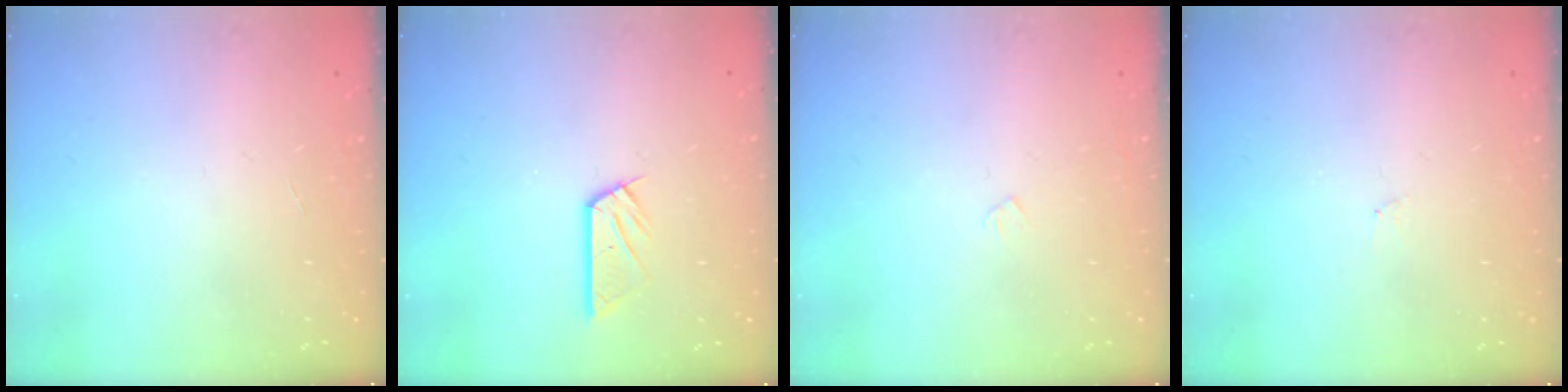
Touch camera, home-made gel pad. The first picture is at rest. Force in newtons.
{"total": 6.5, "press": 6.5, "slide": 0.2}
{"total": 2.4, "press": 2.4, "slide": 0.3}
{"total": 2.8, "press": 2.8, "slide": 0.4}